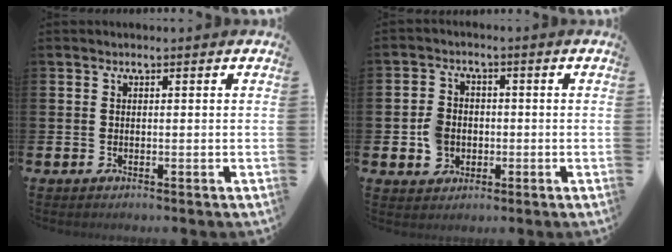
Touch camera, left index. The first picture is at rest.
{"total": 4.3, "force": [-0.5, 3.9, 1.8], "torque": [-0.041, 0.013, -0.011]}